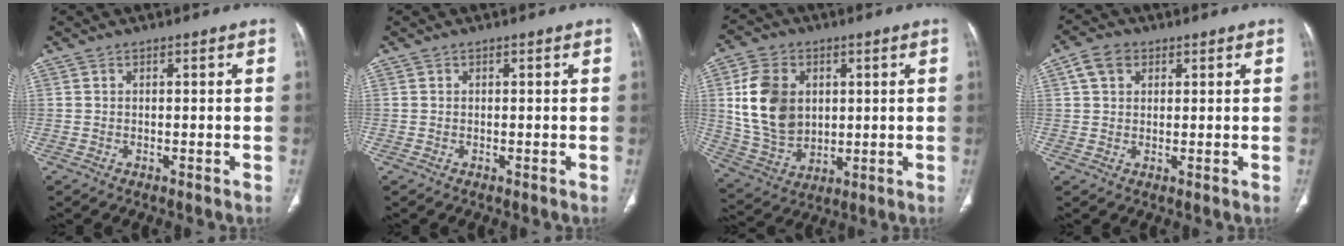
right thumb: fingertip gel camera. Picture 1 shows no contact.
{"total": 0.0}
{"total": 15.0, "force": [3.0, 11.1, 9.6], "torque": [-0.155, -0.010, 0.069]}
{"total": 4.6, "force": [1.9, 3.4, 2.4], "torque": [-0.034, 0.005, 0.036]}